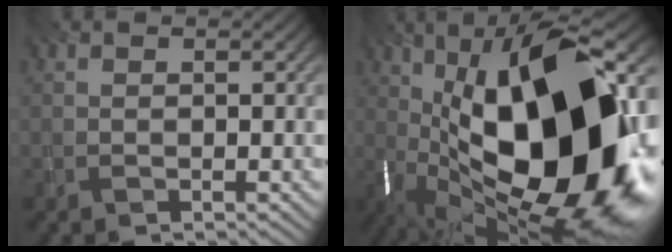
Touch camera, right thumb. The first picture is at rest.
{"total": 21.1, "force": [-0.6, 9.7, 18.7], "torque": [-0.334, 0.008, -0.027]}